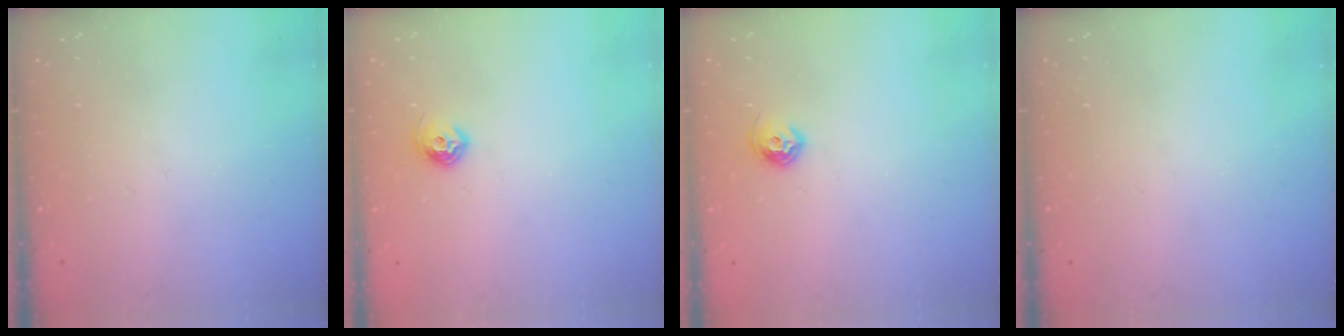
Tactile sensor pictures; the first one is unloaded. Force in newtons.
{"total": 6.9, "press": 6.8, "slide": 1.0}
{"total": 6.9, "press": 6.8, "slide": 1.0}
{"total": 0.0}